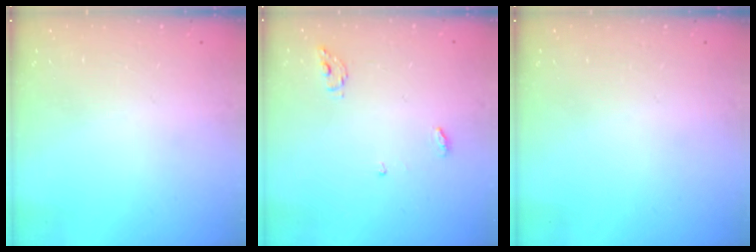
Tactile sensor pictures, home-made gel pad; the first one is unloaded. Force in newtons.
{"total": 4.4, "press": 4.4, "slide": 0.3}
{"total": 0.0}